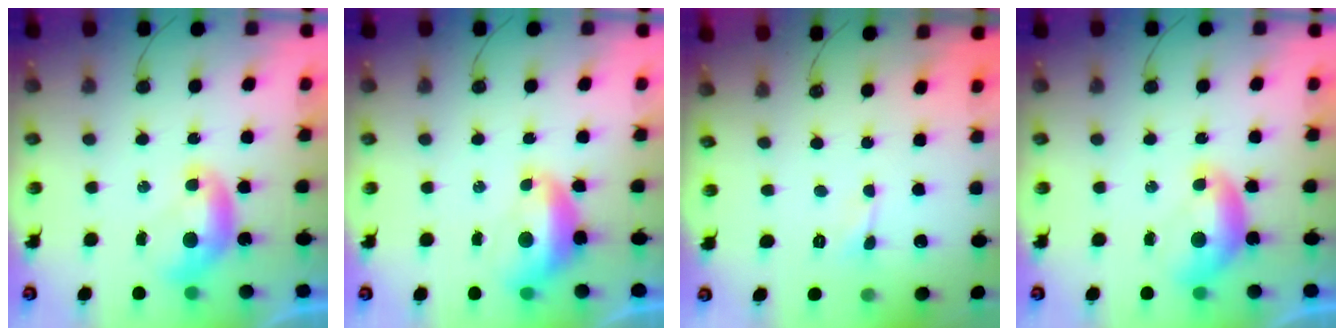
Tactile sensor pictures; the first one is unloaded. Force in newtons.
{"total": 1.8, "press": 1.7, "slide": 0.6}
{"total": 1.3, "press": 1.2, "slide": 0.3}
{"total": 0.0}